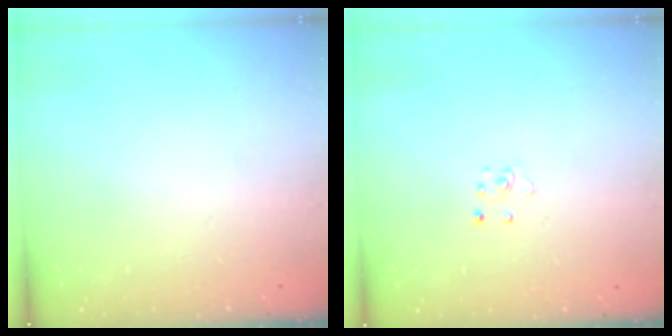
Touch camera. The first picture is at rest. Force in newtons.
{"total": 3.3, "press": 3.3, "slide": 0.3}